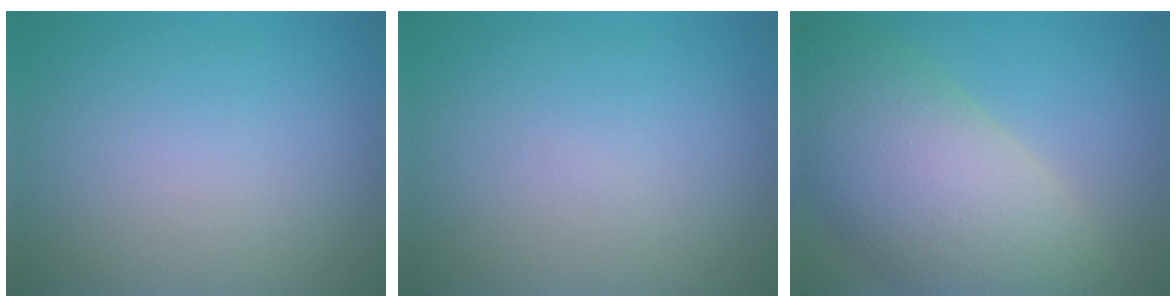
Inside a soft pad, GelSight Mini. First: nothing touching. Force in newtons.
{"total": 0.0}
{"total": 12.6, "press": 12.5, "slide": 1.0}